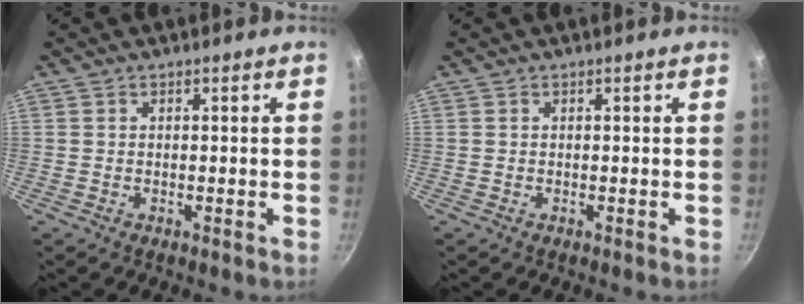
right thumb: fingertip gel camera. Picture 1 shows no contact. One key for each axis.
{"total": 0.0}